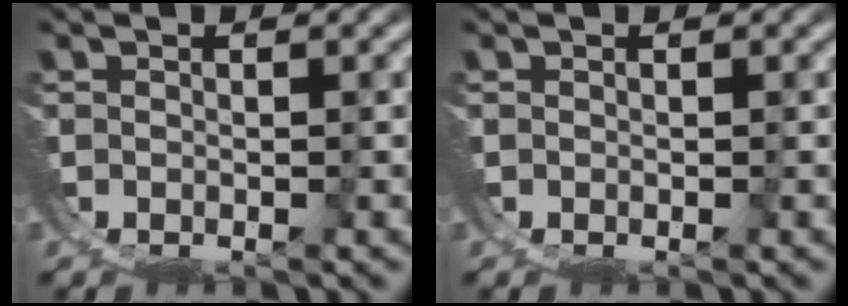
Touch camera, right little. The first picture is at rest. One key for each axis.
{"total": 0.0}